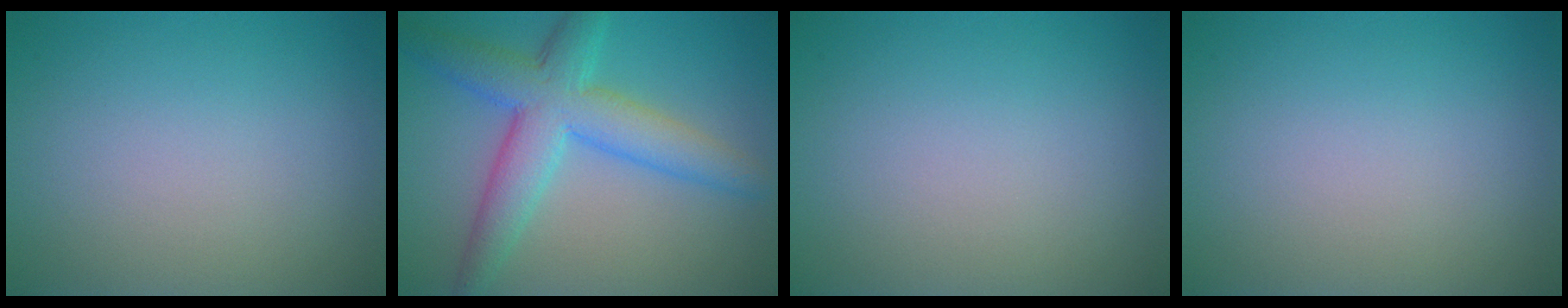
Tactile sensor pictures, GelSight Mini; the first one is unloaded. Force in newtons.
{"total": 6.9, "press": 6.9, "slide": 0.3}
{"total": 0.0}
{"total": 0.0}